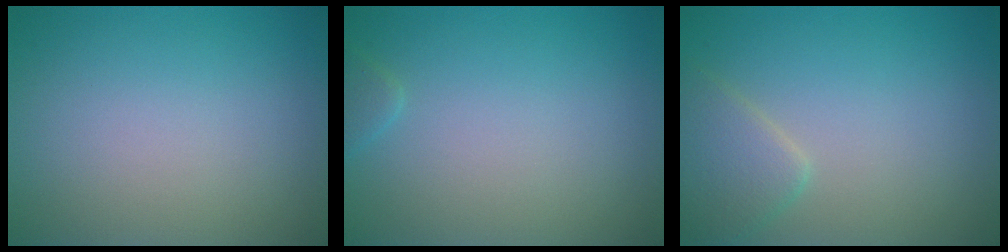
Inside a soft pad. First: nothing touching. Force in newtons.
{"total": 0.8, "press": 0.8, "slide": 0.0}
{"total": 2.7, "press": 2.7, "slide": 0.1}